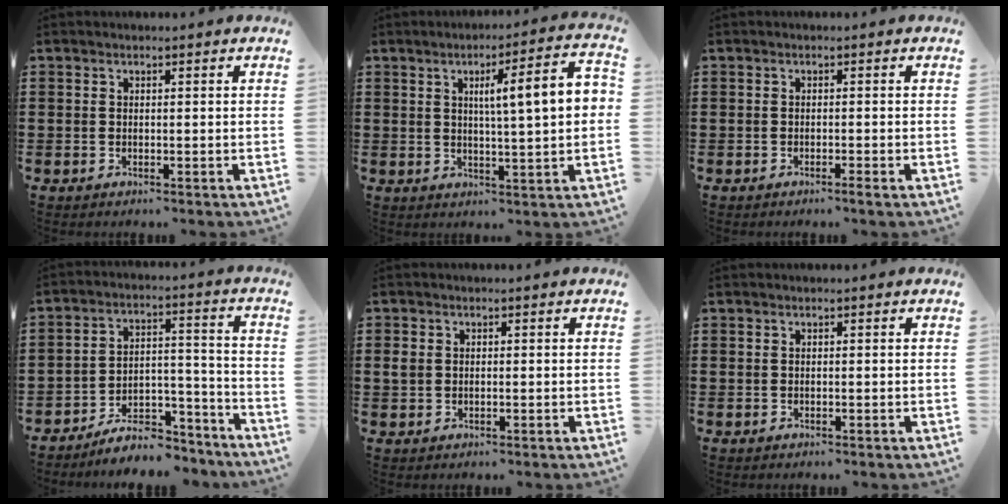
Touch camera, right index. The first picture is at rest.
{"total": 8.4, "force": [1.6, 0.8, 8.2], "torque": [-0.138, -0.006, 0.017]}
{"total": 0.9, "force": [-0.6, -0.1, 0.6], "torque": [-0.011, -0.004, -0.012]}
{"total": 7.6, "force": [-6.8, 2.2, 2.7], "torque": [-0.040, 0.024, -0.126]}
{"total": 1.5, "force": [0.0, 1.2, 0.9], "torque": [-0.028, 0.003, -0.002]}
{"total": 0.0}